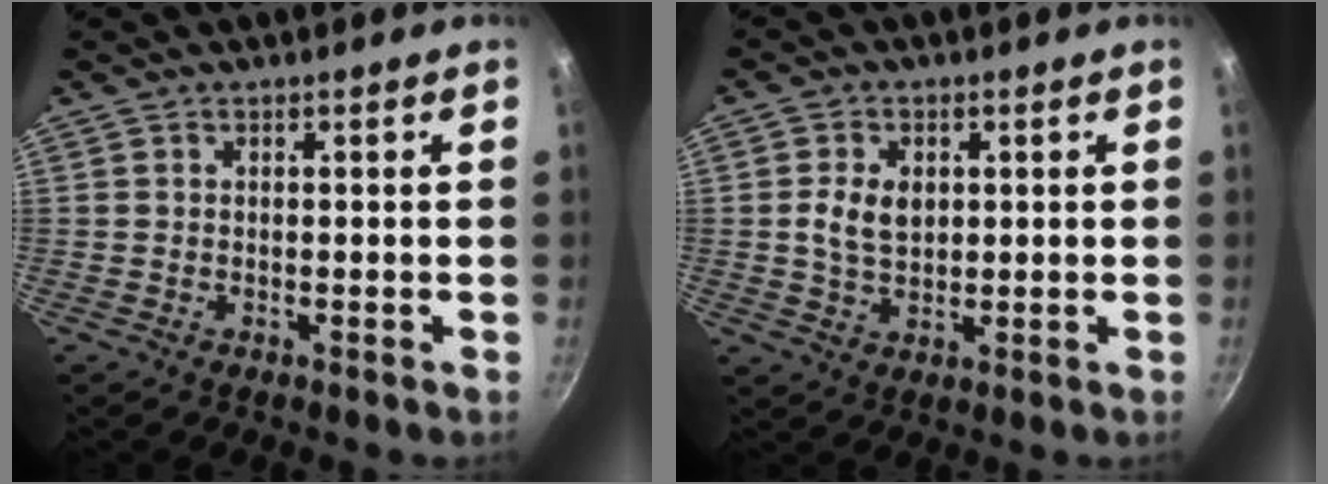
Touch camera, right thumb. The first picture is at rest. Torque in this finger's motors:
{"motor_torque": [0.27, 0.30, 0.10, -0.16, 0.06]}